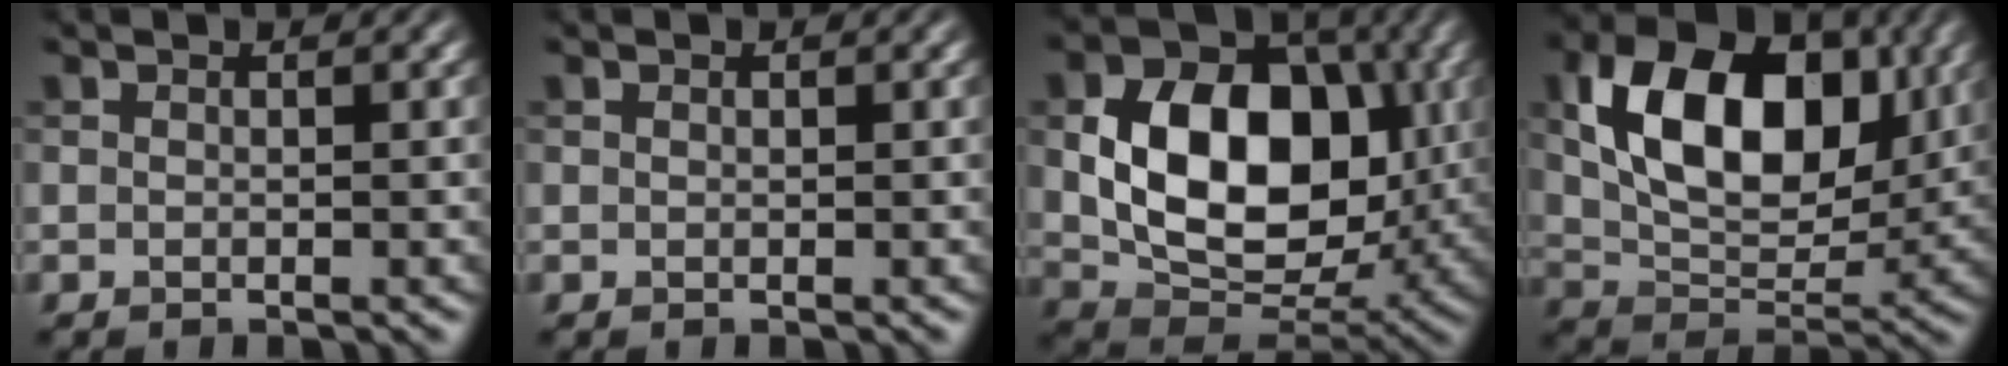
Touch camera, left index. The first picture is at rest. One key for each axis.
{"total": 0.0}
{"total": 11.8, "fx": 0.9, "fy": 8.3, "fz": 8.3, "tx": -0.149, "ty": -0.008, "tz": 0.026}
{"total": 11.8, "fx": 3.2, "fy": 7.5, "fz": 8.5, "tx": -0.147, "ty": -0.001, "tz": 0.058}